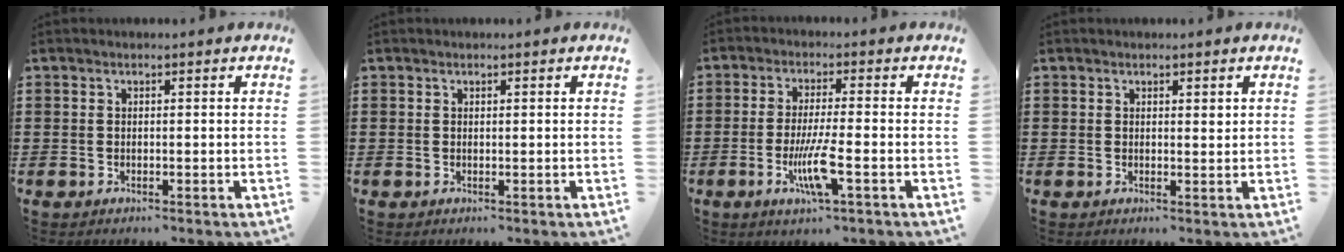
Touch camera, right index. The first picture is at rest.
{"total": 0.0}
{"total": 7.0, "force": [-2.4, 0.9, 6.5], "torque": [-0.134, -0.018, -0.047]}
{"total": 0.9, "force": [0.6, 0.4, 0.6], "torque": [-0.004, 0.000, 0.009]}